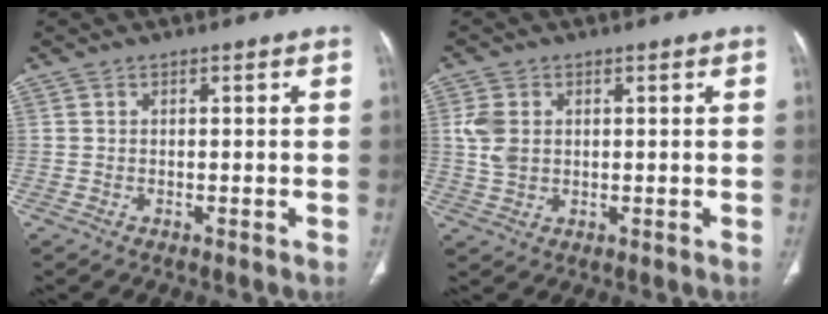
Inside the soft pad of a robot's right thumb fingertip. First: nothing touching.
{"total": 4.9, "force": [0.9, 3.6, 3.2], "torque": [-0.065, 0.000, 0.022]}